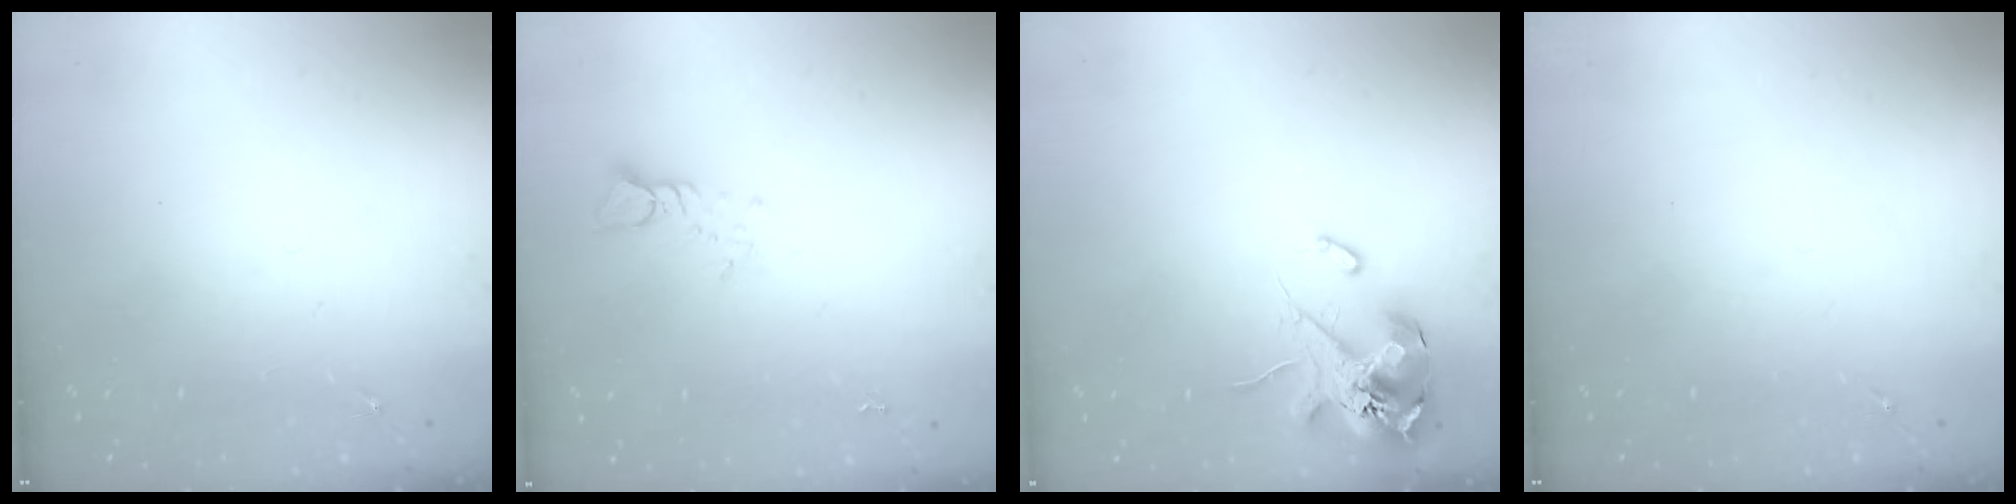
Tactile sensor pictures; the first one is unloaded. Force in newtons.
{"total": 3.8, "press": 3.8, "slide": 0.2}
{"total": 13.6, "press": 13.5, "slide": 1.9}
{"total": 0.0}